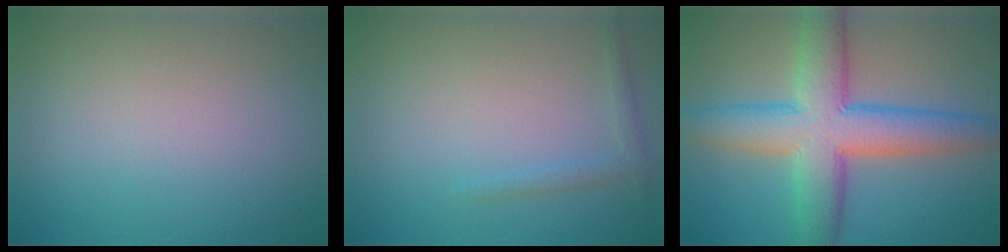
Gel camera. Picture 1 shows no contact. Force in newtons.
{"total": 1.2, "press": 1.2, "slide": 0.1}
{"total": 9.3, "press": 9.3, "slide": 0.1}